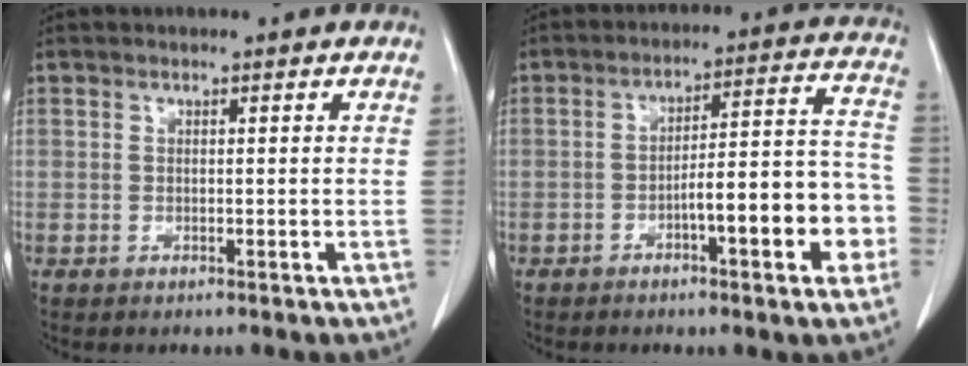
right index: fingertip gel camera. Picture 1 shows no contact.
{"total": 12.4, "force": [-4.2, 2.3, 11.4], "torque": [-0.148, 0.032, -0.056]}